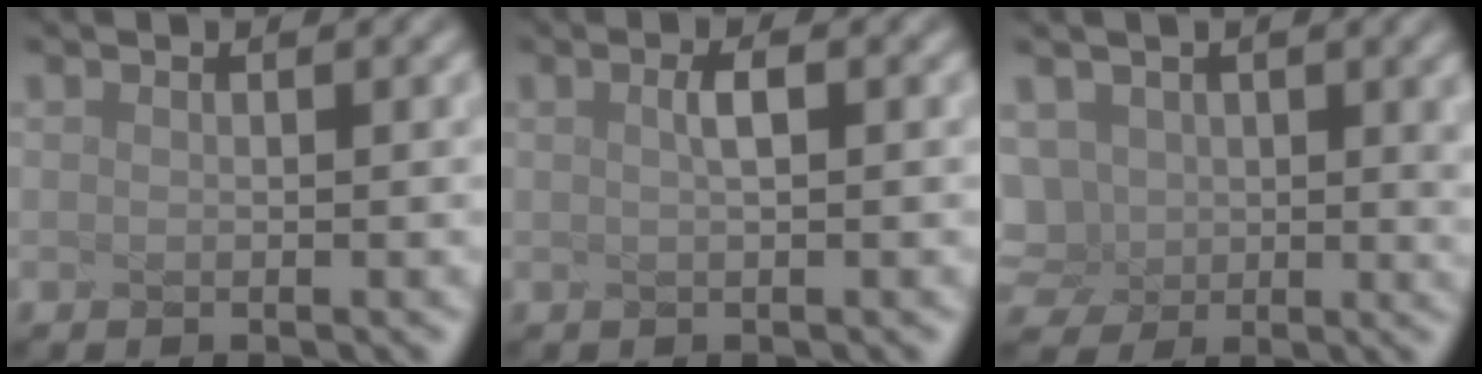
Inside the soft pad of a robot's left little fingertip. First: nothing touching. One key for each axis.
{"total": 1.2, "fx": -1.0, "fy": -0.7, "fz": 0.3, "tx": -0.031, "ty": -0.003, "tz": 0.016}
{"total": 4.9, "fx": 0.4, "fy": 3.9, "fz": 2.9, "tx": -0.112, "ty": -0.020, "tz": 0.068}